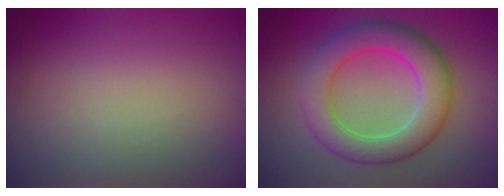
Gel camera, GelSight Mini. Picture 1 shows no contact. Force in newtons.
{"total": 7.6, "press": 7.6, "slide": 0.2}